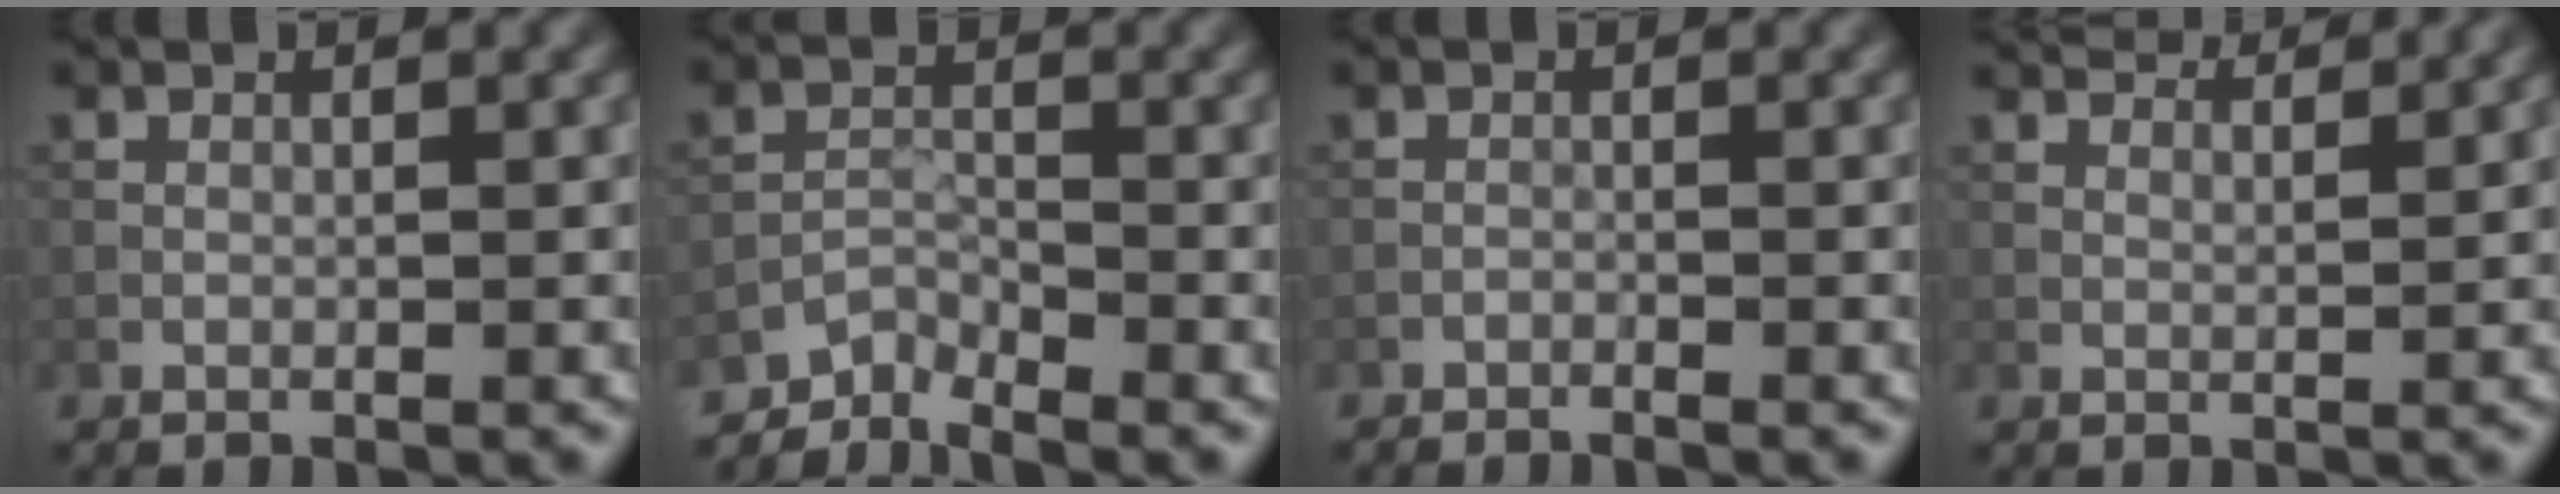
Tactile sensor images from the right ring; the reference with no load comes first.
{"total": 2.6, "force": [-2.5, 0.3, 0.2], "torque": [-0.004, 0.001, -0.057]}
{"total": 0.9, "force": [-0.9, -0.1, 0.2], "torque": [-0.011, 0.001, -0.021]}
{"total": 4.5, "force": [4.0, 0.8, 1.9], "torque": [-0.026, 0.000, 0.049]}